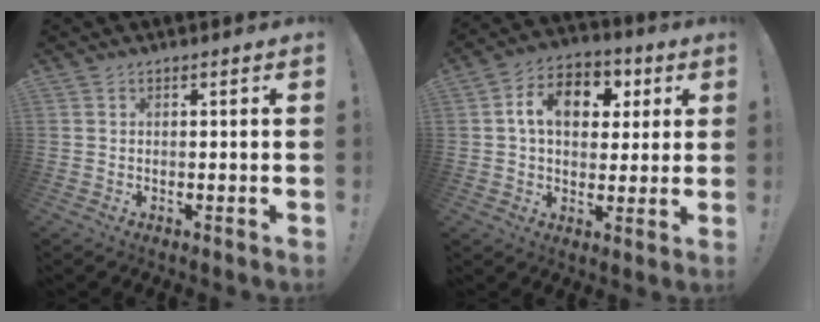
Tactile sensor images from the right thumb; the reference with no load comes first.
{"total": 13.0, "force": [3.4, 9.3, 8.3], "torque": [-0.116, 0.000, 0.062]}